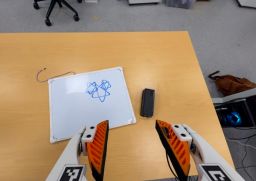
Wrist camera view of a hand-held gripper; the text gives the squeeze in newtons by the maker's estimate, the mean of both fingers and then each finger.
{"total": 0.0}